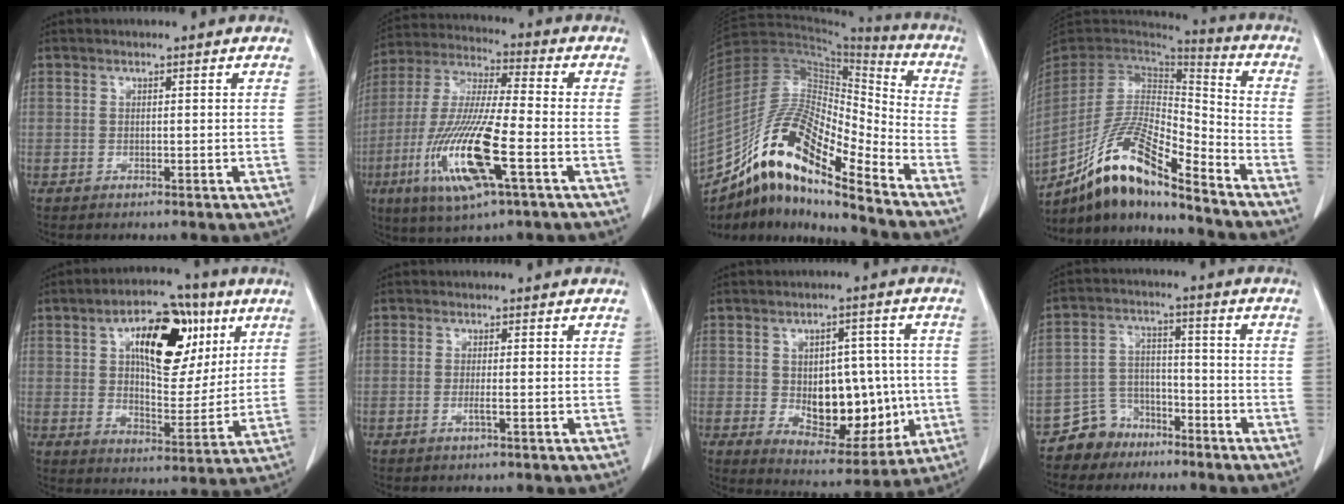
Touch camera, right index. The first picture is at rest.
{"total": 17.0, "force": [-5.9, 2.0, 15.8], "torque": [-0.330, -0.021, -0.105]}
{"total": 19.0, "force": [-13.4, 3.6, 13.0], "torque": [-0.261, 0.021, -0.242]}
{"total": 16.6, "force": [-11.9, 2.7, 11.3], "torque": [-0.213, 0.006, -0.216]}
{"total": 16.6, "force": [6.3, 7.9, 13.2], "torque": [-0.204, 0.024, 0.101]}
{"total": 1.2, "force": [-0.4, -0.2, 1.1], "torque": [-0.020, -0.001, -0.004]}
{"total": 13.6, "force": [-0.9, 7.7, 11.2], "torque": [-0.156, 0.011, 0.011]}
{"total": 6.8, "force": [-5.3, 4.3, 0.2], "torque": [0.004, 0.017, -0.097]}